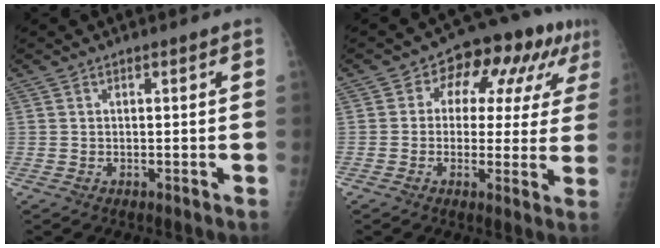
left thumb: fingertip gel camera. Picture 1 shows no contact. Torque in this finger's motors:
{"motor_torque": [-0.11, 0.38, -0.08, -0.10, 0.06]}